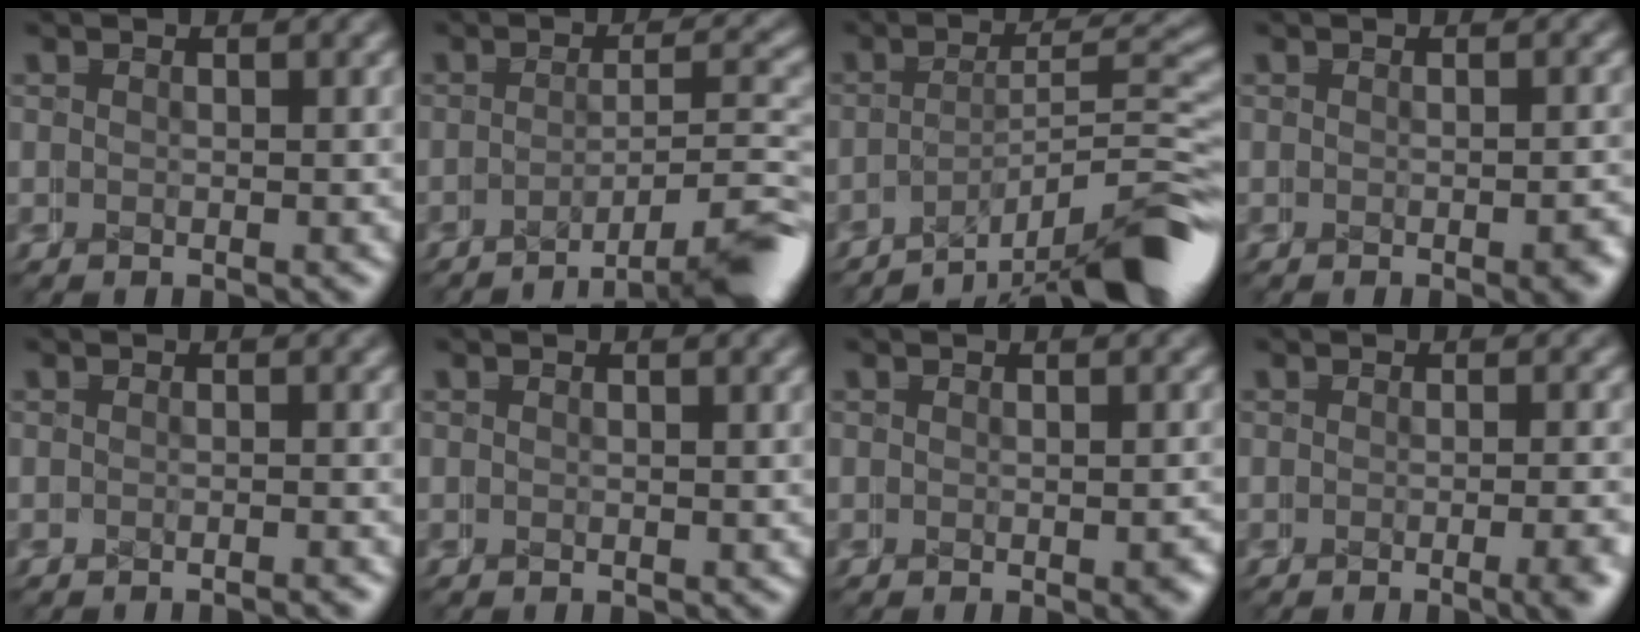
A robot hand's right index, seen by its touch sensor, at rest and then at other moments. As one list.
[{"total": 7.4, "force": [-5.9, 1.8, 3.9], "torque": [-0.023, 0.008, -0.093]}, {"total": 8.9, "force": [-6.8, 1.9, 5.4], "torque": [-0.052, 0.001, -0.094]}, {"total": 1.3, "force": [-0.9, 0.2, 0.9], "torque": [-0.005, 0.000, -0.013]}, {"total": 1.0, "force": [-1.0, 0.0, 0.0], "torque": [0.004, 0.004, -0.018]}, {"total": 0.0}, {"total": 1.0, "force": [-0.6, 0.3, 0.8], "torque": [-0.006, -0.002, -0.006]}, {"total": 2.1, "force": [-1.4, -0.1, 1.6], "torque": [-0.014, 0.006, -0.025]}]